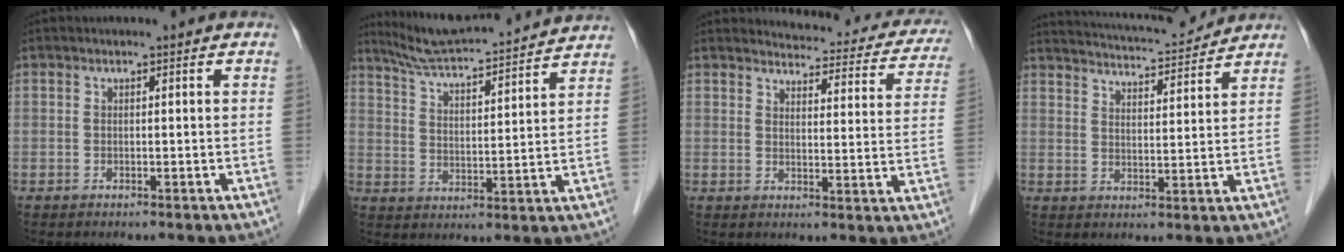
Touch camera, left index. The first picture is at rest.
{"total": 17.4, "force": [16.3, 0.5, 6.2], "torque": [-0.111, 0.014, 0.241]}
{"total": 17.8, "force": [16.8, 4.2, 4.3], "torque": [-0.025, -0.043, 0.169]}
{"total": 13.0, "force": [12.4, 0.9, 3.8], "torque": [-0.073, 0.012, 0.179]}